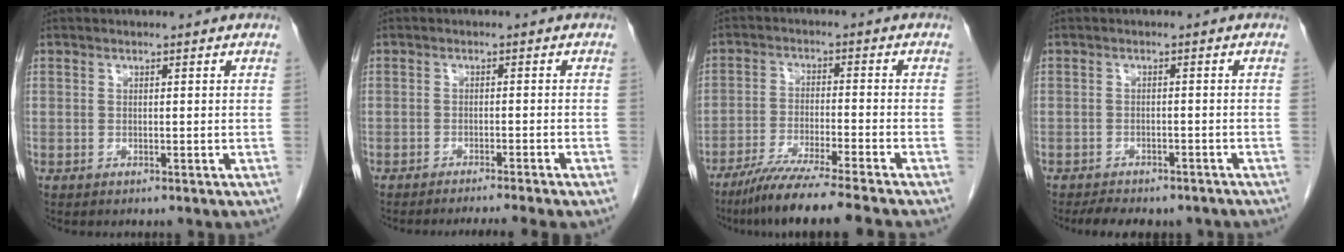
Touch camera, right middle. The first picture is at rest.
{"total": 6.6, "force": [-5.7, -1.5, 2.9], "torque": [-0.019, -0.009, -0.079]}
{"total": 10.7, "force": [-8.9, -1.5, 5.8], "torque": [-0.088, -0.038, -0.149]}
{"total": 8.3, "force": [-7.0, 3.1, 3.2], "torque": [-0.050, 0.001, -0.087]}